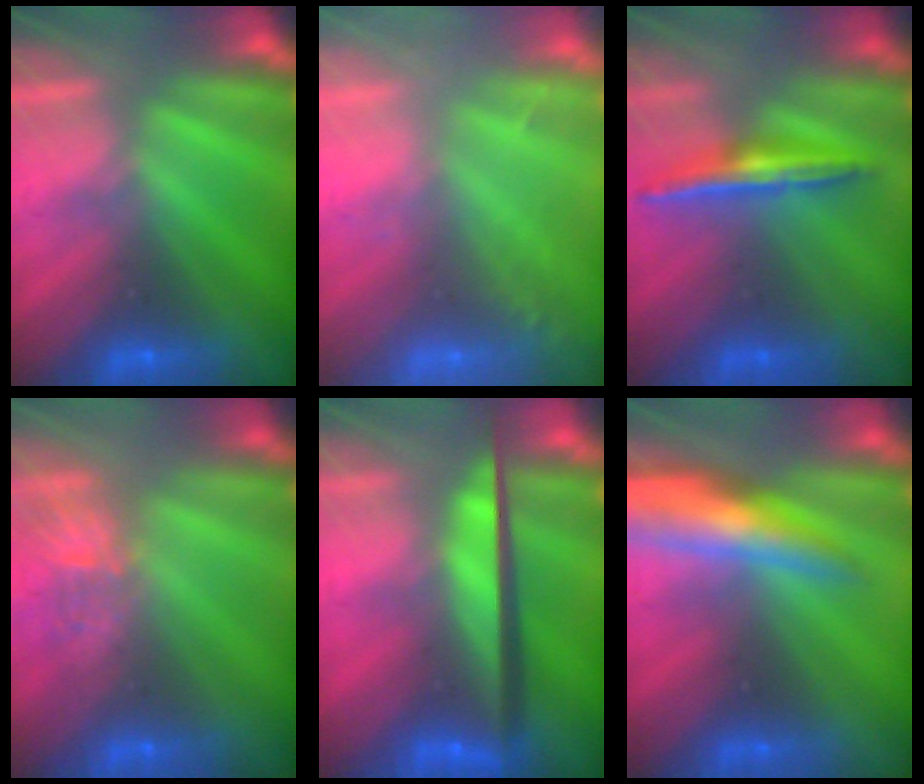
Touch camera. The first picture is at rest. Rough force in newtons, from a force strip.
{"total": 1.6}
{"total": 1.5}
{"total": 5.1}
{"total": 7.4}
{"total": 7.9}